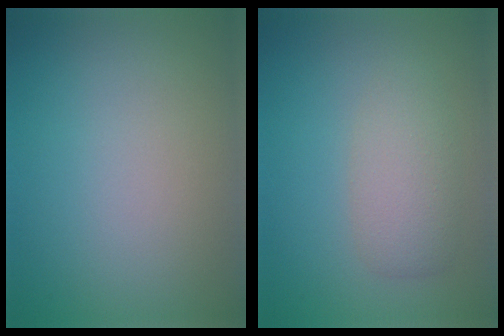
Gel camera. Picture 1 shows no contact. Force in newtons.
{"total": 3.0, "press": 3.0, "slide": 0.3}